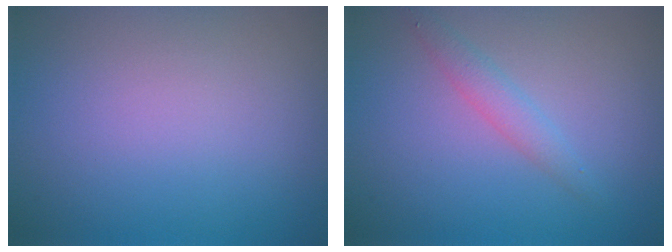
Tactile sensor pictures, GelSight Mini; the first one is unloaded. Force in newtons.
{"total": 1.7, "press": 1.7, "slide": 0.1}